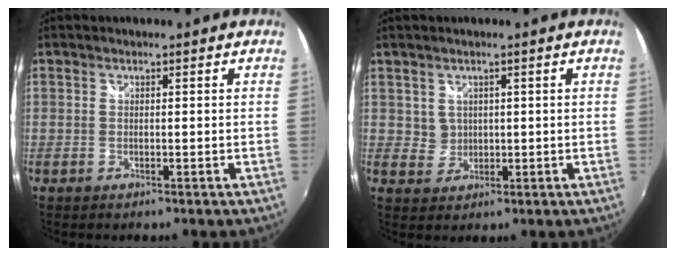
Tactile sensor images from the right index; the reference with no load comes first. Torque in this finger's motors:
{"motor_torque": [-0.08, 0.22, 0.02, 0.00]}